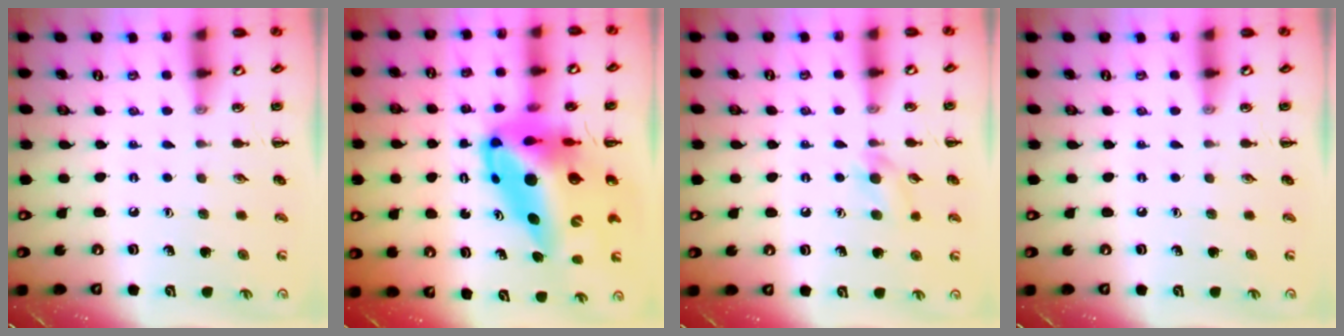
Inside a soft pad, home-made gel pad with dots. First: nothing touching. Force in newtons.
{"total": 16.4, "press": 15.7, "slide": 4.8}
{"total": 5.1, "press": 4.7, "slide": 2.0}
{"total": 0.0}